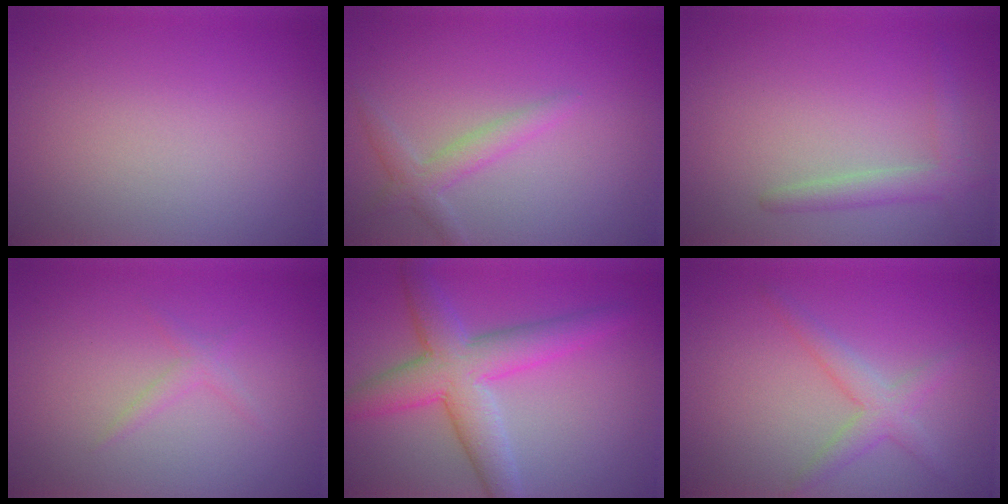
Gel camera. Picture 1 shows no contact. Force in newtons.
{"total": 2.2, "press": 2.2, "slide": 0.1}
{"total": 2.2, "press": 2.1, "slide": 0.2}
{"total": 1.1, "press": 1.1, "slide": 0.0}
{"total": 6.4, "press": 6.4, "slide": 0.2}
{"total": 1.9, "press": 1.9, "slide": 0.1}